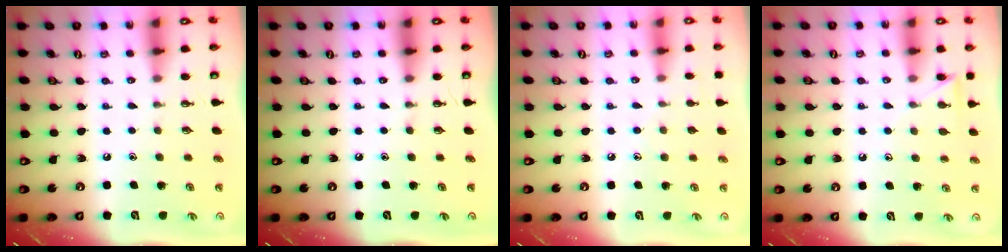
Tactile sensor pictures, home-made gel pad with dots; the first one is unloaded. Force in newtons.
{"total": 0.0}
{"total": 4.4, "press": 4.3, "slide": 0.5}
{"total": 7.0, "press": 7.0, "slide": 0.7}